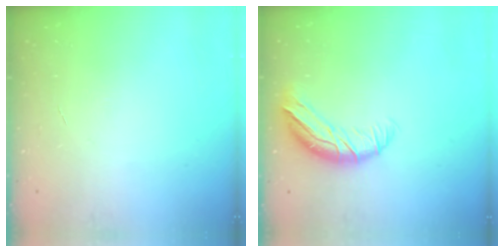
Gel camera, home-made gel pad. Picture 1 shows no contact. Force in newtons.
{"total": 10.9, "press": 10.8, "slide": 1.3}